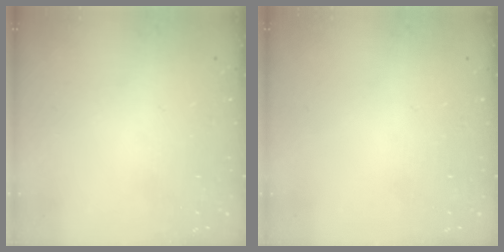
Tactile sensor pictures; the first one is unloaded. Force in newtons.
{"total": 0.0}